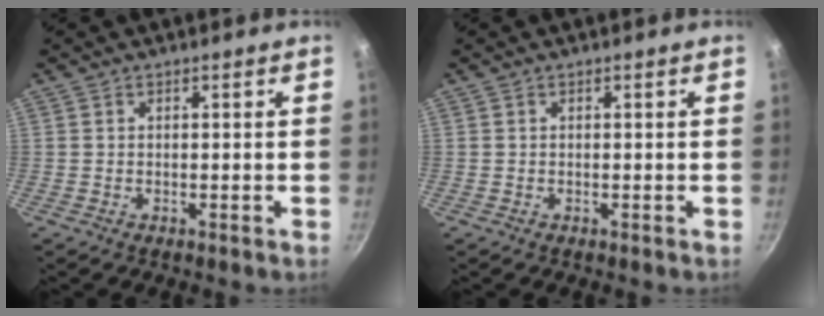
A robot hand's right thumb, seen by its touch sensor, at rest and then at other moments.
{"total": 0.0}